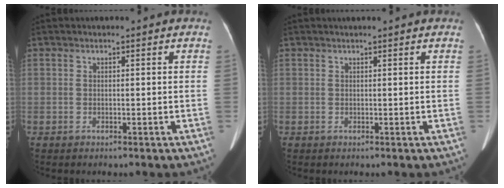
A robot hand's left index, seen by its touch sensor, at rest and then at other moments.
{"total": 1.2, "force": [1.0, -0.1, 0.6], "torque": [-0.007, 0.016, 0.019]}